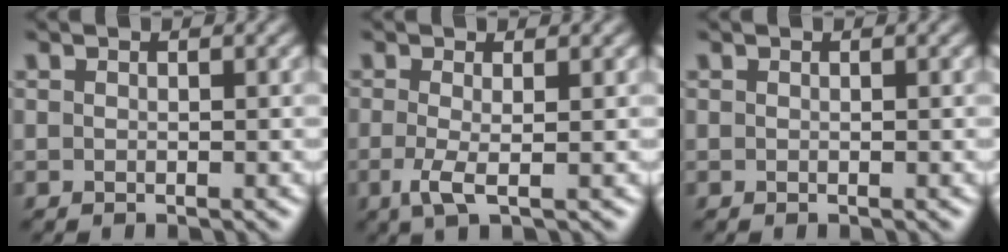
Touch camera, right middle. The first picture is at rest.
{"total": 2.3, "force": [-0.5, 0.5, 2.2], "torque": [-0.052, -0.008, -0.013]}
{"total": 0.0}